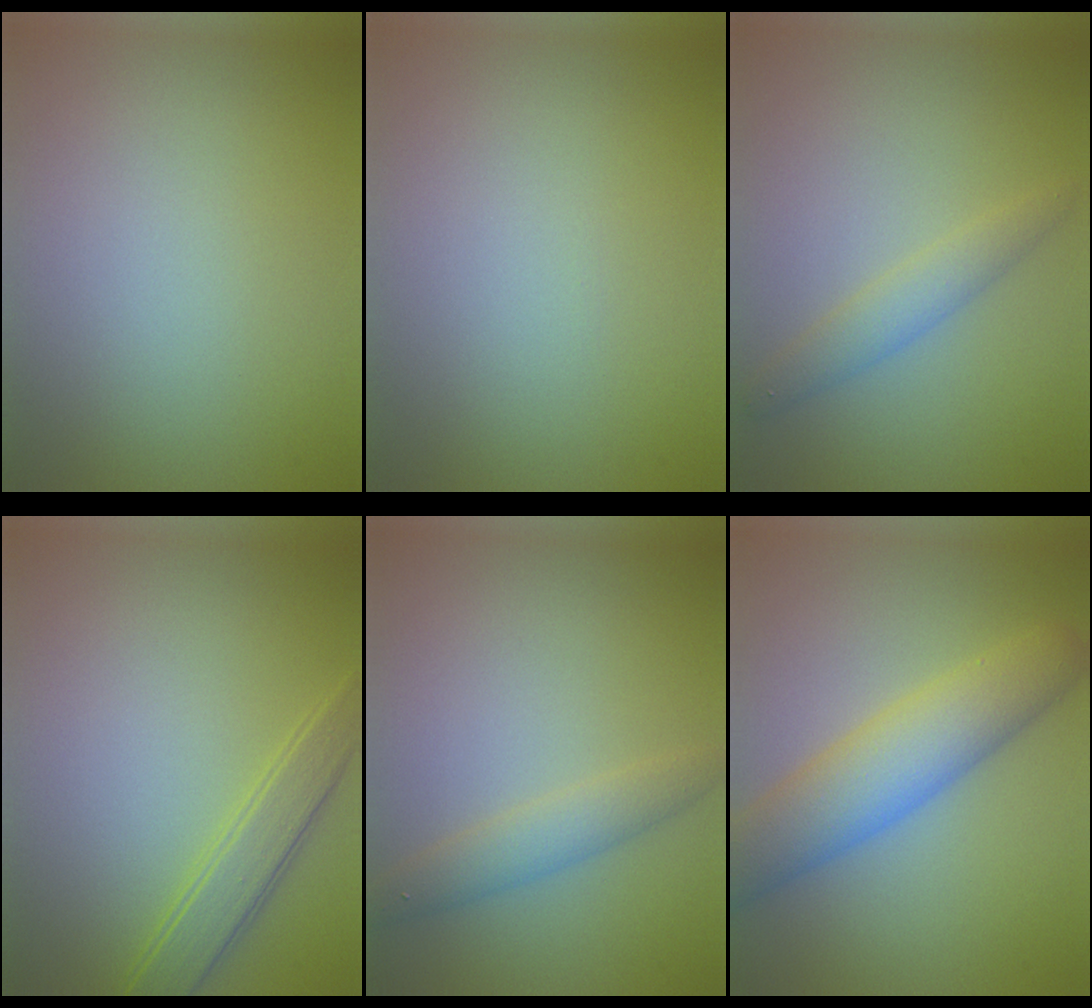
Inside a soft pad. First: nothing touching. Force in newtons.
{"total": 0.0}
{"total": 2.1, "press": 2.1, "slide": 0.0}
{"total": 2.8, "press": 2.8, "slide": 0.2}
{"total": 2.5, "press": 2.5, "slide": 0.2}
{"total": 6.9, "press": 6.9, "slide": 0.3}